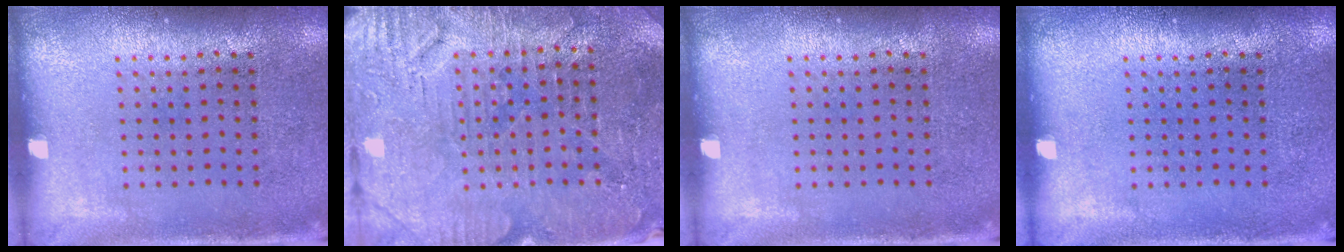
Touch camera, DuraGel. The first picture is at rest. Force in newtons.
{"total": 3.4, "press": 3.3, "slide": 0.4}
{"total": 0.0}
{"total": 0.0}